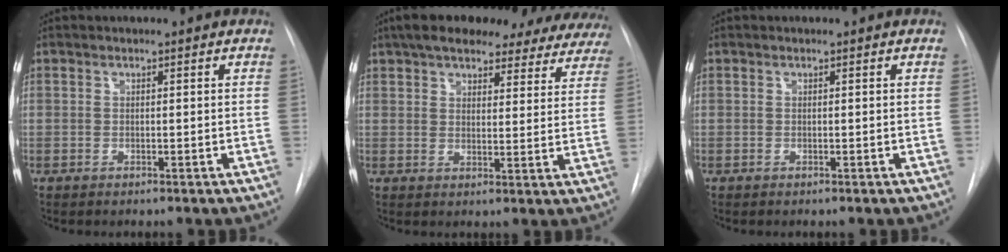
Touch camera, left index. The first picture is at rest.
{"total": 26.8, "force": [22.7, 7.8, 11.9], "torque": [-0.190, 0.016, 0.271]}
{"total": 0.0}